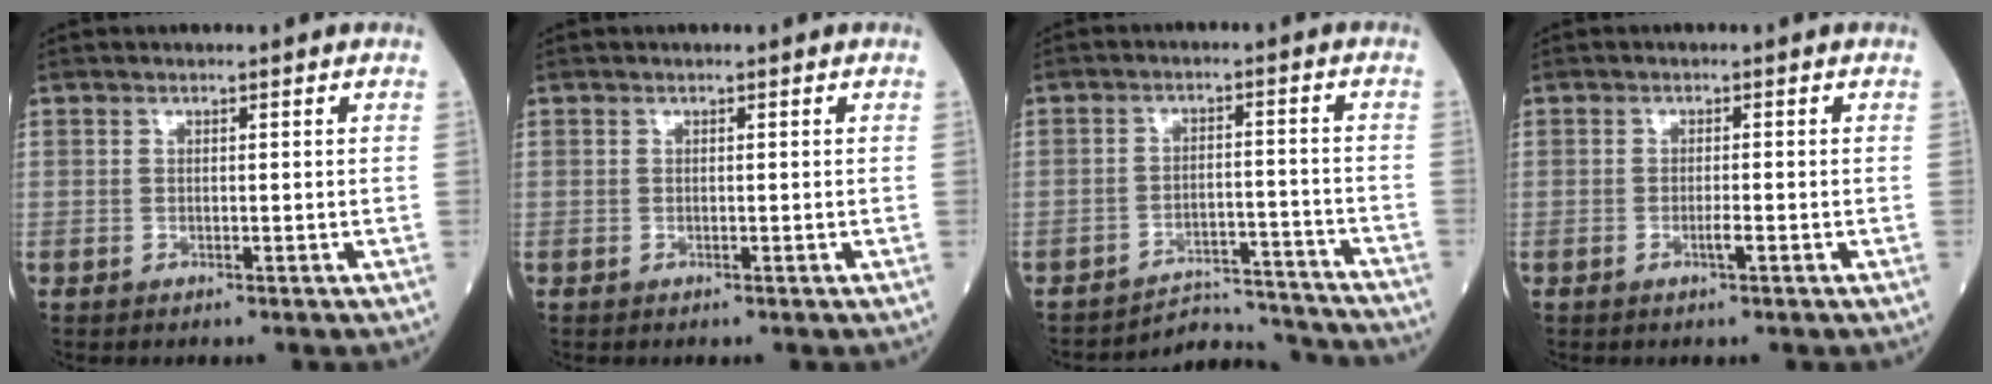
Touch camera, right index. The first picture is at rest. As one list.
[{"total": 0.0}, {"total": 9.6, "force": [-9.5, 0.5, -1.2], "torque": [0.018, 0.030, -0.130]}, {"total": 1.3, "force": [-0.5, -0.1, 1.2], "torque": [-0.025, -0.001, -0.008]}]